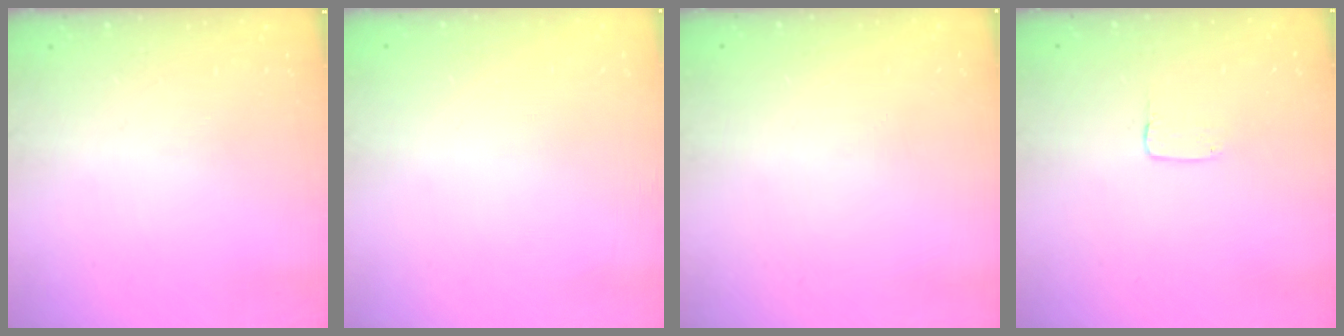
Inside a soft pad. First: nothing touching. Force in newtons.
{"total": 0.0}
{"total": 0.0}
{"total": 2.0, "press": 2.0, "slide": 0.2}